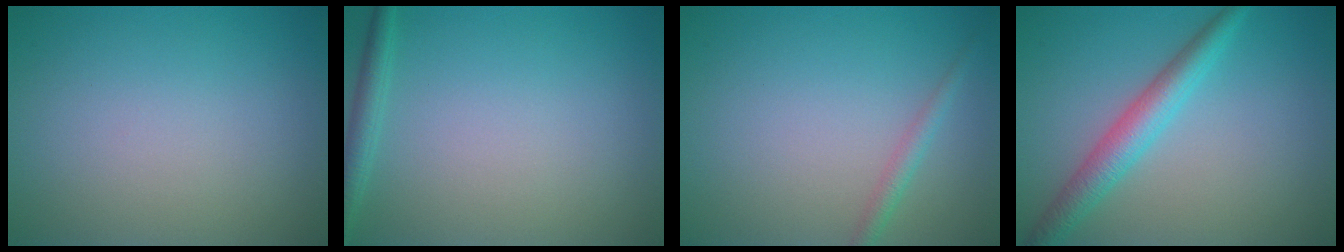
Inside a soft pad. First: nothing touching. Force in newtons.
{"total": 1.6, "press": 1.6, "slide": 0.1}
{"total": 1.4, "press": 1.4, "slide": 0.0}
{"total": 3.6, "press": 3.6, "slide": 0.1}